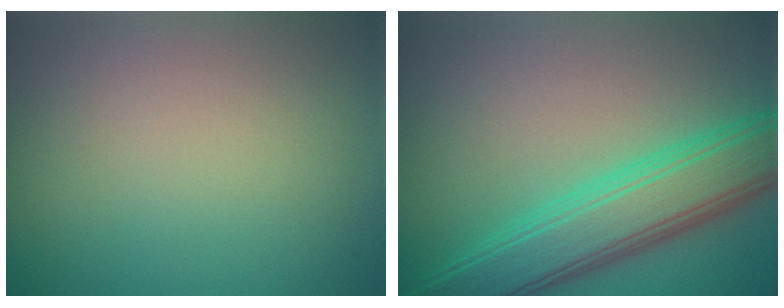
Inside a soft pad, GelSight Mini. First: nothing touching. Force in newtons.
{"total": 6.9, "press": 6.9, "slide": 0.1}